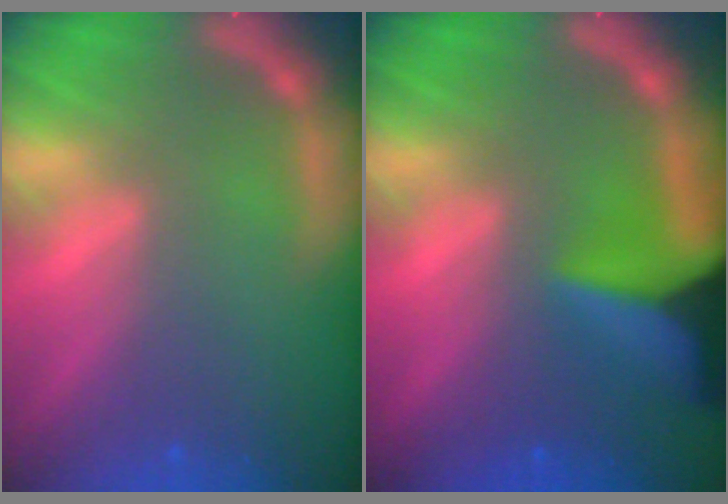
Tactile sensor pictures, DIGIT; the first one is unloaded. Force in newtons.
{"total": 10.0}